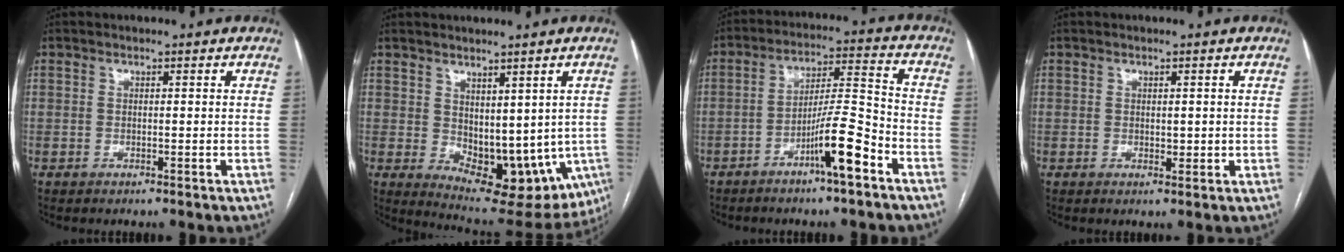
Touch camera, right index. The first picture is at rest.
{"total": 13.5, "force": [-1.2, 8.0, 10.8], "torque": [-0.135, -0.012, 0.004]}
{"total": 9.9, "force": [-5.4, 0.4, 8.3], "torque": [-0.144, 0.007, -0.091]}
{"total": 1.5, "force": [0.3, 1.0, 1.1], "torque": [-0.011, -0.002, 0.009]}